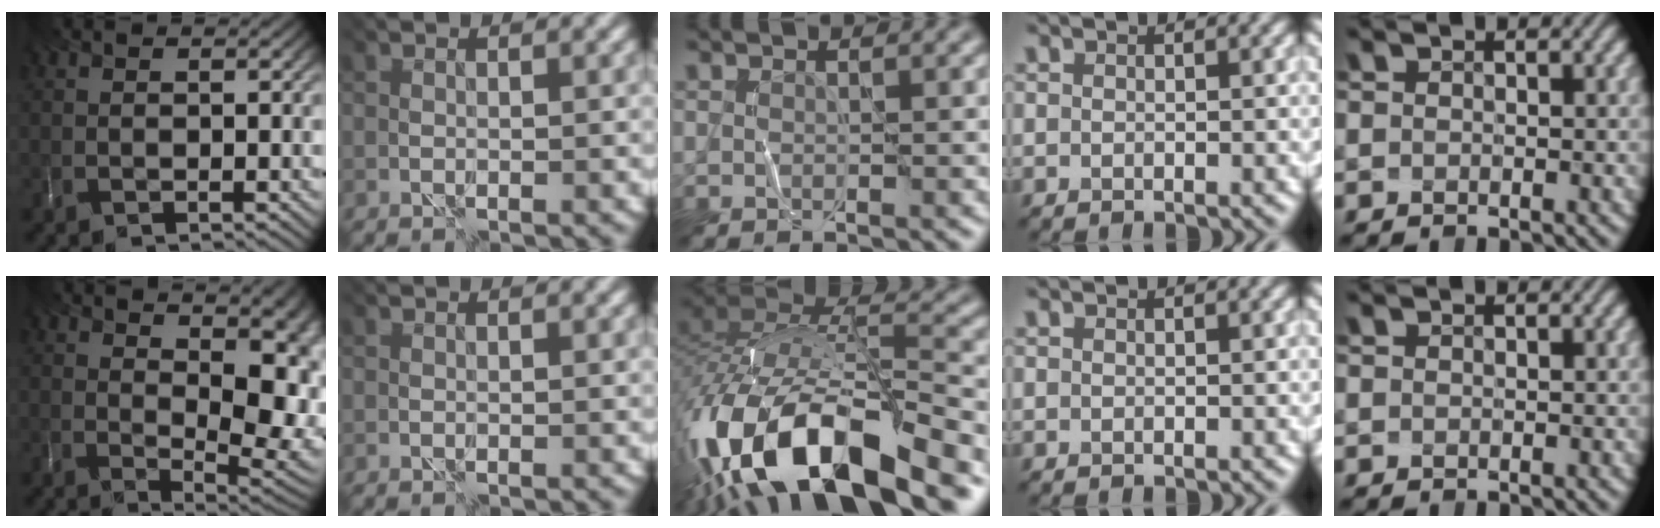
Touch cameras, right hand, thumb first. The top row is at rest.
{"thumb": {"total": 12.0, "force": [3.1, 5.3, 10.3], "torque": [-0.116, 0.010, 0.057]}, "middle": {"total": 17.5, "force": [-9.0, 6.9, 13.3], "torque": [-0.250, 0.002, -0.151]}}